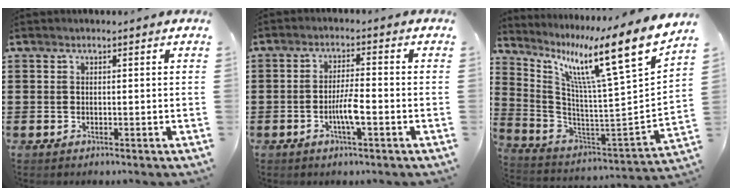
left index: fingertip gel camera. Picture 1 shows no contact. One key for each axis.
{"total": 4.5, "fx": -1.7, "fy": 0.8, "fz": 4.1, "tx": -0.076, "ty": 0.004, "tz": -0.033}
{"total": 13.0, "fx": 8.4, "fy": 0.8, "fz": 9.9, "tx": -0.179, "ty": -0.078, "tz": 0.116}